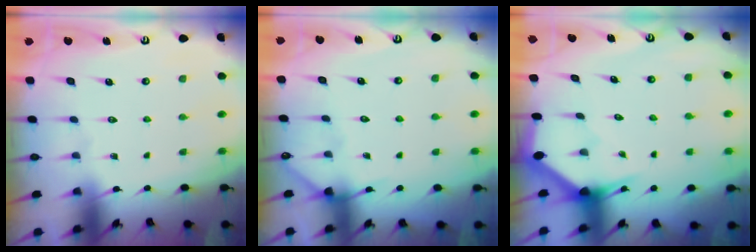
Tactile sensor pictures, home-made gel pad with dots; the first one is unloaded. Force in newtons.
{"total": 4.4, "press": 4.3, "slide": 0.5}
{"total": 3.0, "press": 3.0, "slide": 0.1}